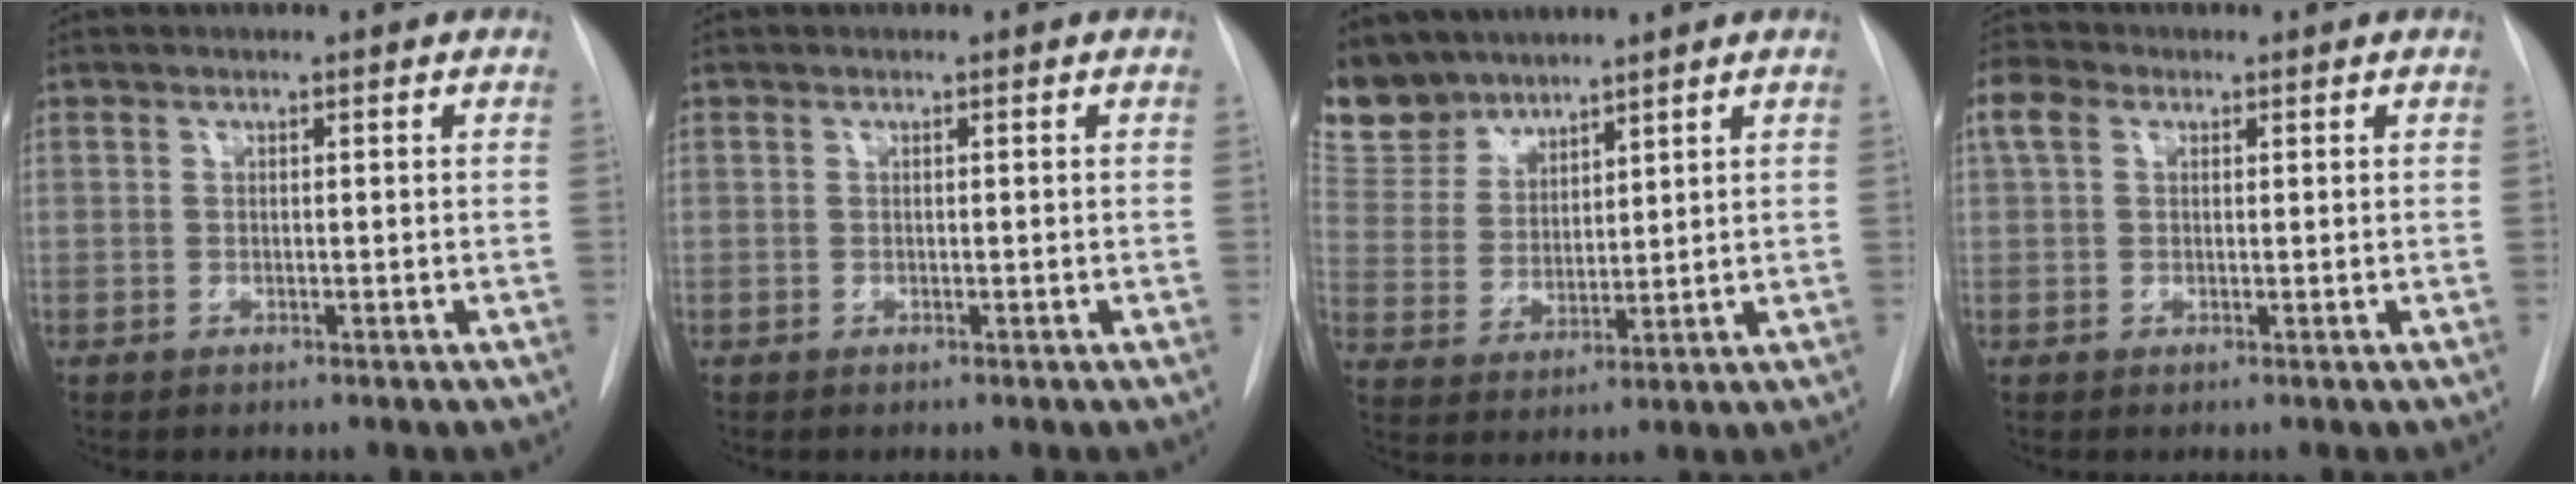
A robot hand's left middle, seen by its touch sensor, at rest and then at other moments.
{"total": 0.0}
{"total": 9.8, "force": [8.6, 4.4, 1.0], "torque": [-0.026, 0.008, 0.187]}
{"total": 3.3, "force": [1.3, 2.3, 1.9], "torque": [-0.050, 0.022, 0.026]}